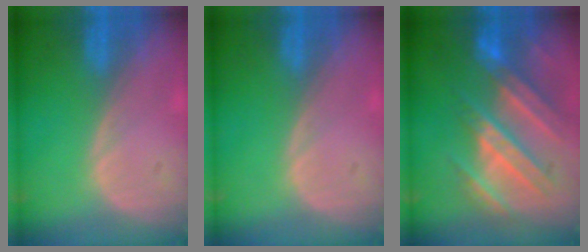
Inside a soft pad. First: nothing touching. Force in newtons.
{"total": 0.0}
{"total": 10.5, "press": 9.6, "slide": 4.2}